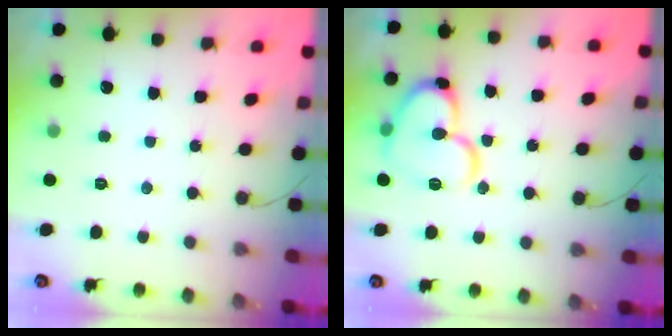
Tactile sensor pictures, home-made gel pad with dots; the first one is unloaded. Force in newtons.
{"total": 16.6, "press": 16.5, "slide": 1.5}